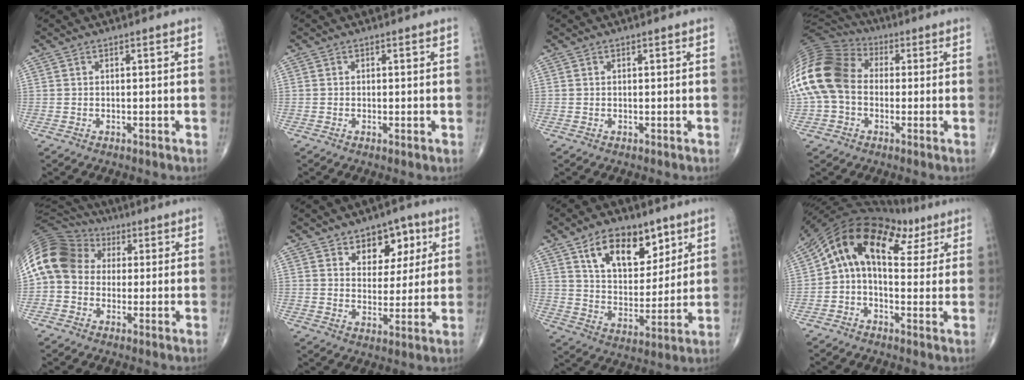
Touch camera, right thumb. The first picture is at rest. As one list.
[{"total": 0.9, "force": [-0.1, 0.2, 0.8], "torque": [-0.020, -0.004, -0.006]}, {"total": 0.0}, {"total": 19.2, "force": [0.2, 14.4, 12.7], "torque": [-0.291, 0.042, -0.003]}, {"total": 16.3, "force": [2.1, 13.4, 9.1], "torque": [-0.191, 0.050, 0.029]}, {"total": 9.4, "force": [4.6, 6.2, 5.4], "torque": [-0.035, -0.019, 0.067]}, {"total": 15.6, "force": [8.1, 9.0, 9.8], "torque": [-0.116, -0.040, 0.145]}, {"total": 17.5, "force": [6.1, 10.5, 12.6], "torque": [-0.184, 0.050, 0.089]}]